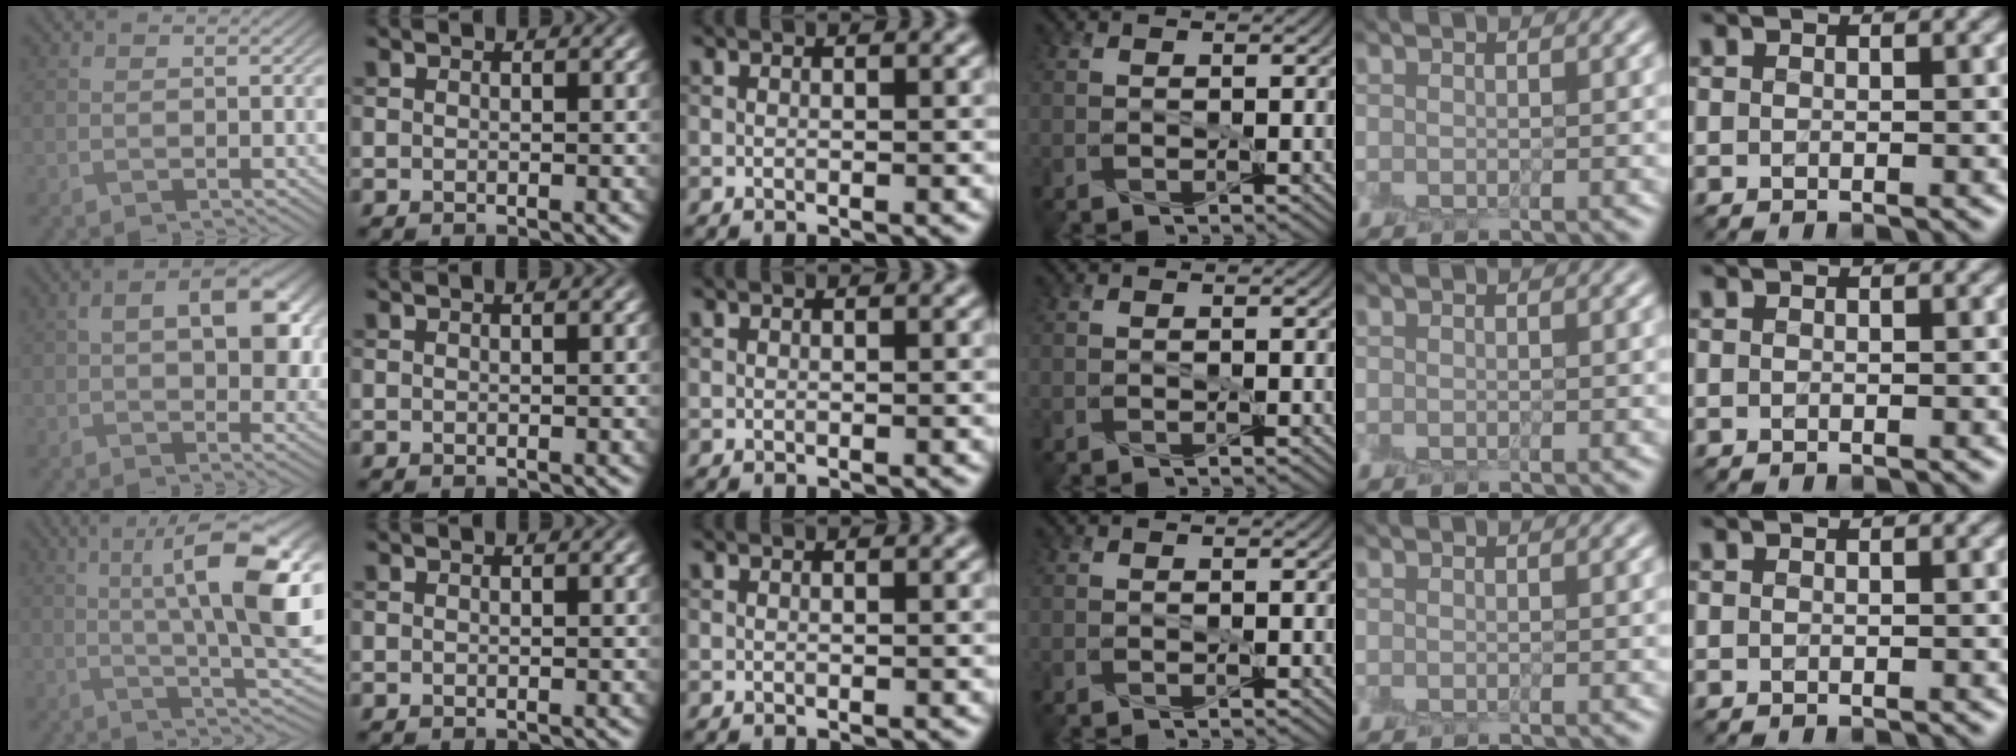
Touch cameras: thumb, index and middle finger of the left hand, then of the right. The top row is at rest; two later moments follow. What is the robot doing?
{"motion": "peel", "object": "sticky note"}